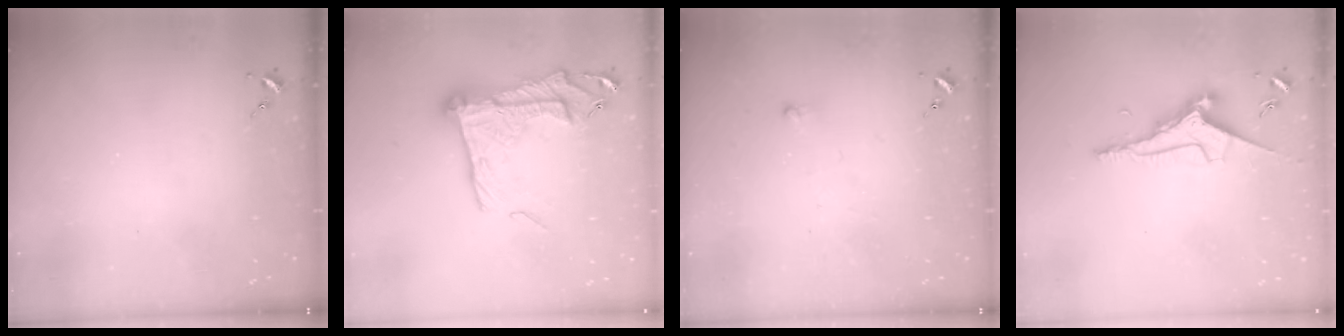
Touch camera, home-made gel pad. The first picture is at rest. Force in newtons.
{"total": 18.9, "press": 18.8, "slide": 1.8}
{"total": 2.6, "press": 2.6, "slide": 0.6}
{"total": 9.0, "press": 9.0, "slide": 0.8}